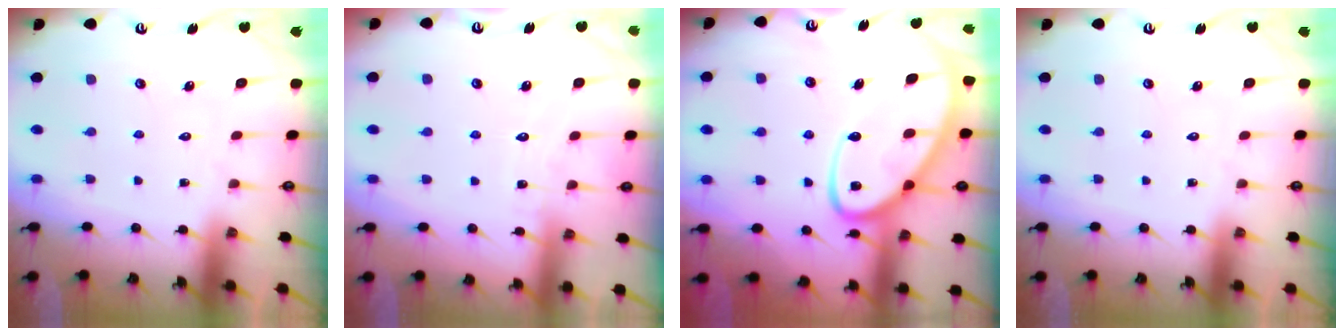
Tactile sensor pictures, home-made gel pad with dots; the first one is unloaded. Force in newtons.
{"total": 4.7, "press": 4.7, "slide": 0.5}
{"total": 13.7, "press": 13.7, "slide": 1.3}
{"total": 0.0}